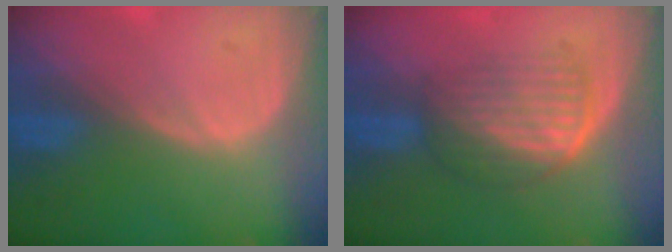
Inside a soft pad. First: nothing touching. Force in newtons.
{"total": 6.9, "press": 6.0, "slide": 3.5}